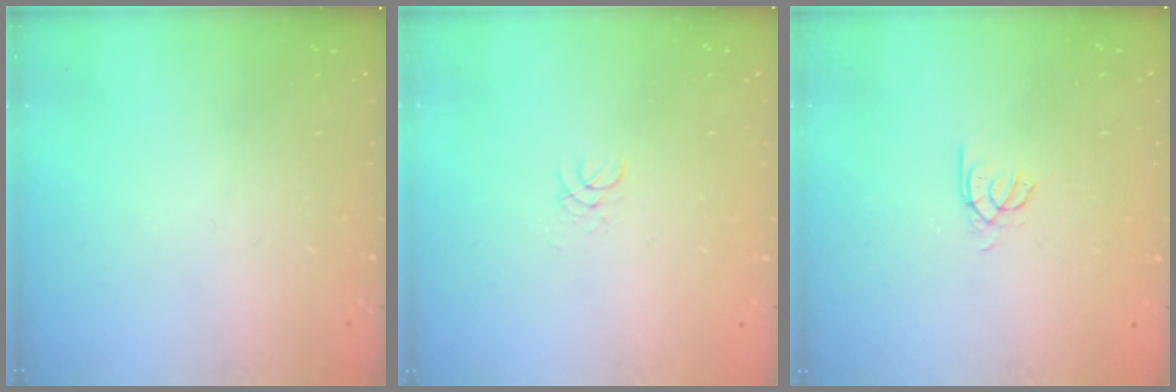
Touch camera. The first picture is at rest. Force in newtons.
{"total": 1.3, "press": 1.3, "slide": 0.1}
{"total": 2.4, "press": 2.3, "slide": 0.4}